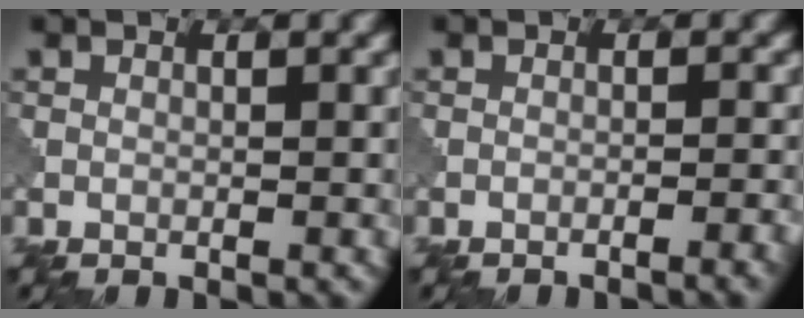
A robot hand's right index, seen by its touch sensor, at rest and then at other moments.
{"total": 2.8, "force": [-1.9, 0.6, 2.0], "torque": [-0.024, 0.013, -0.036]}